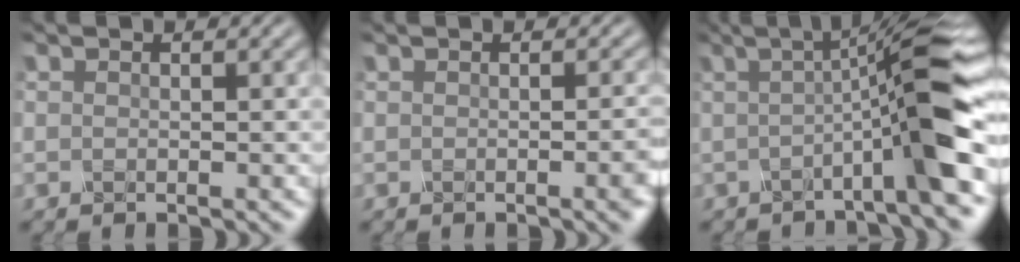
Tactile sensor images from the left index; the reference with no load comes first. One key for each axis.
{"total": 2.0, "fx": -0.4, "fy": 0.5, "fz": 1.9, "tx": -0.015, "ty": 0.003, "tz": -0.005}
{"total": 8.9, "fx": -1.0, "fy": 1.0, "fz": 8.8, "tx": -0.113, "ty": 0.012, "tz": -0.030}